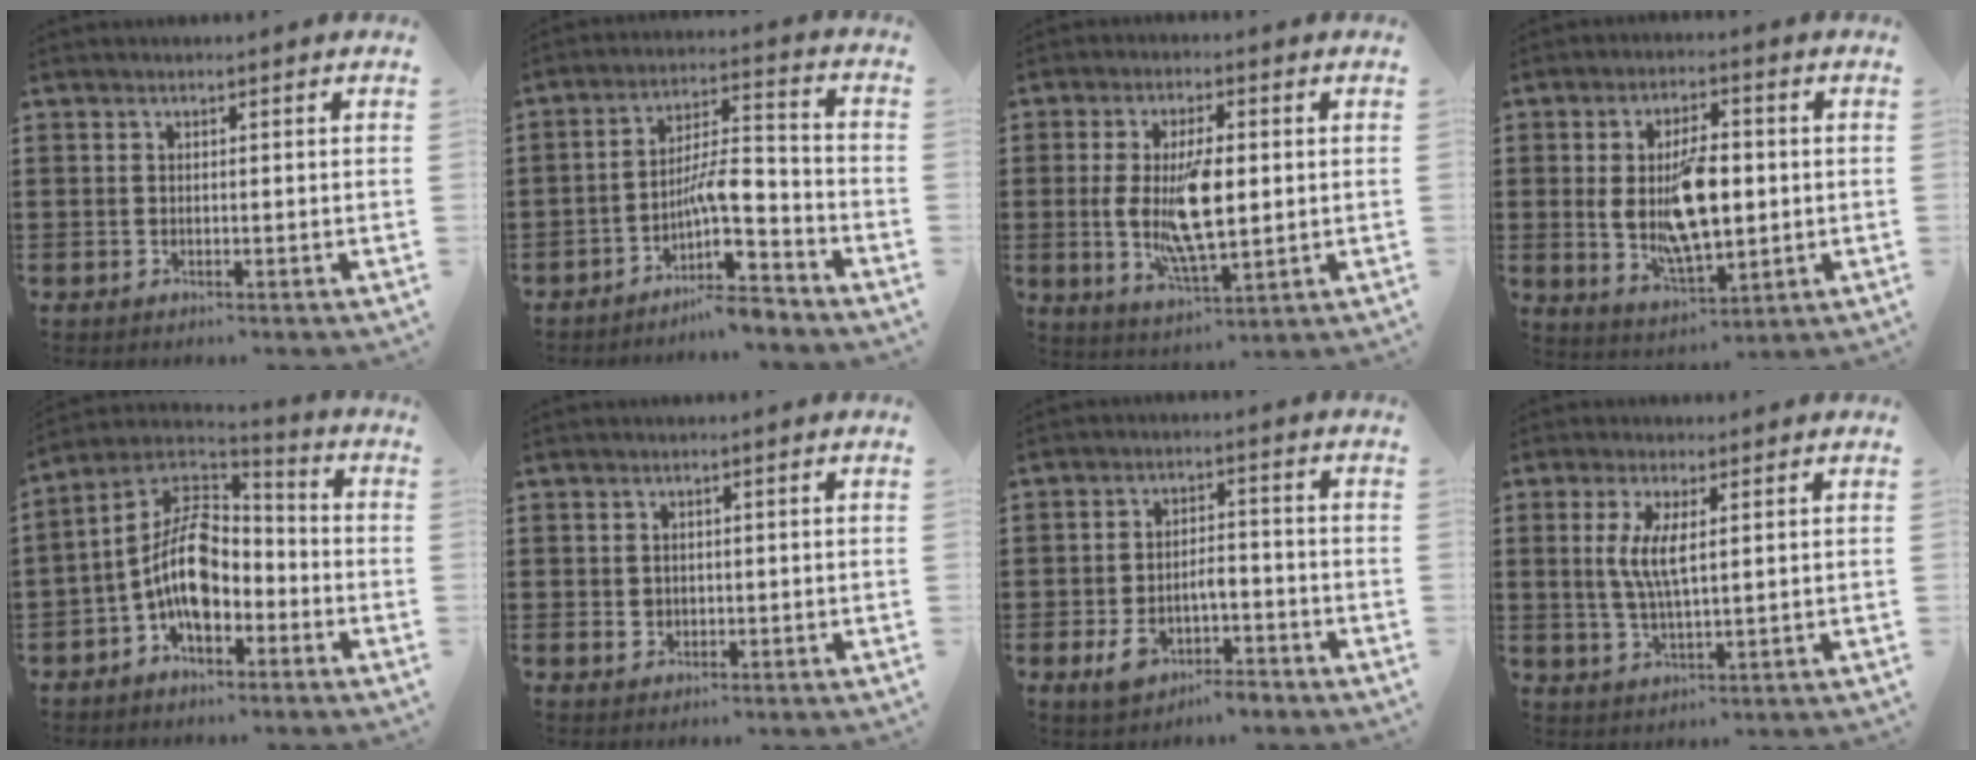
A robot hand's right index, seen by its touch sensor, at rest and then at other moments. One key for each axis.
{"total": 8.6, "fx": -5.5, "fy": 2.2, "fz": 6.3, "tx": -0.118, "ty": -0.003, "tz": -0.106}
{"total": 10.2, "fx": 0.2, "fy": 3.9, "fz": 9.4, "tx": -0.190, "ty": -0.005, "tz": -0.002}
{"total": 10.2, "fx": 0.3, "fy": 4.8, "fz": 8.9, "tx": -0.160, "ty": -0.001, "tz": -0.003}
{"total": 10.5, "fx": -2.2, "fy": 5.9, "fz": 8.4, "tx": -0.204, "ty": -0.011, "tz": -0.051}
{"total": 1.2, "fx": 0.1, "fy": 1.1, "fz": 0.5, "tx": -0.013, "ty": 0.004, "tz": 0.001}
{"total": 5.2, "fx": -3.1, "fy": 2.4, "fz": 3.4, "tx": -0.069, "ty": 0.008, "tz": -0.062}
{"total": 5.4, "fx": 1.2, "fy": 1.4, "fz": 5.1, "tx": -0.109, "ty": -0.001, "tz": 0.016}